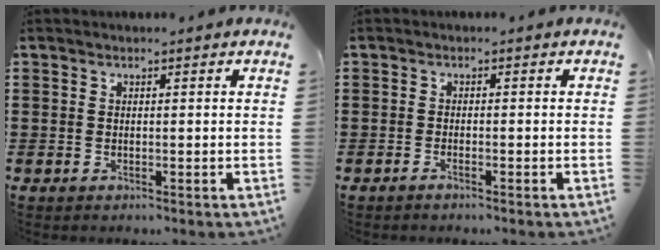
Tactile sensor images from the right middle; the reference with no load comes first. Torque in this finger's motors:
{"motor_torque": [-0.13, 0.19, -0.02, -0.01]}